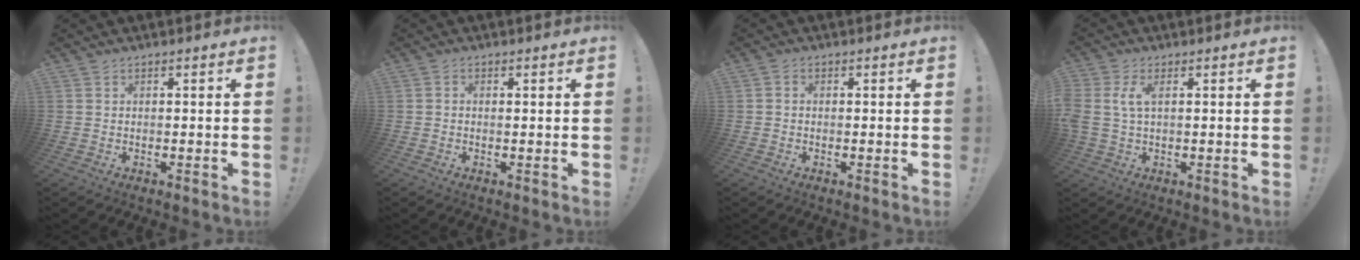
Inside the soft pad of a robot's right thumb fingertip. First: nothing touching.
{"total": 0.5, "force": [0.0, 0.2, 0.5], "torque": [0.001, -0.002, -0.002]}
{"total": 0.7, "force": [-0.3, 0.6, 0.3], "torque": [-0.008, 0.003, -0.006]}
{"total": 5.1, "force": [1.0, 2.3, 4.4], "torque": [-0.089, -0.005, 0.014]}